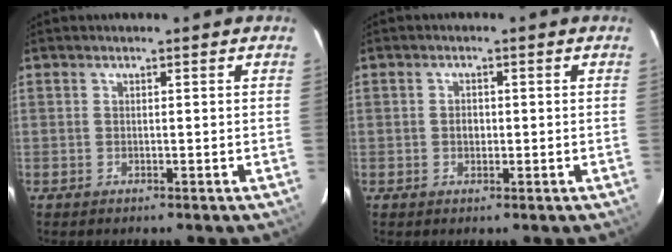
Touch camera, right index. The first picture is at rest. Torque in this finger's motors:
{"motor_torque": [0.19, 0.10, 0.14, 0.03]}